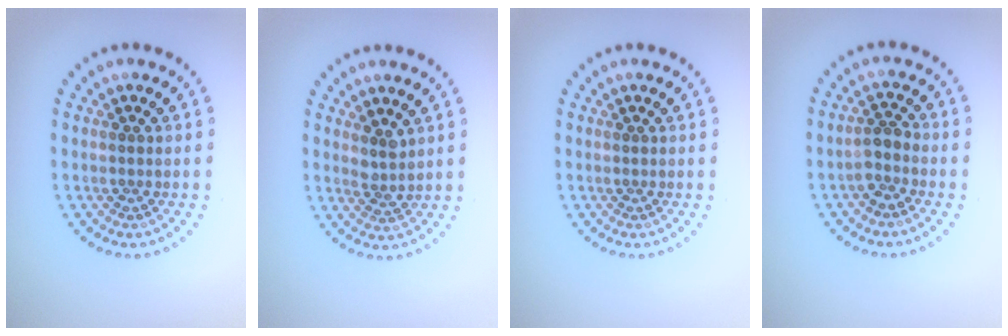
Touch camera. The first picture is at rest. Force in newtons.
{"total": 1.8, "press": 1.4, "slide": 1.1}
{"total": 0.0}
{"total": 2.0, "press": 1.6, "slide": 1.1}